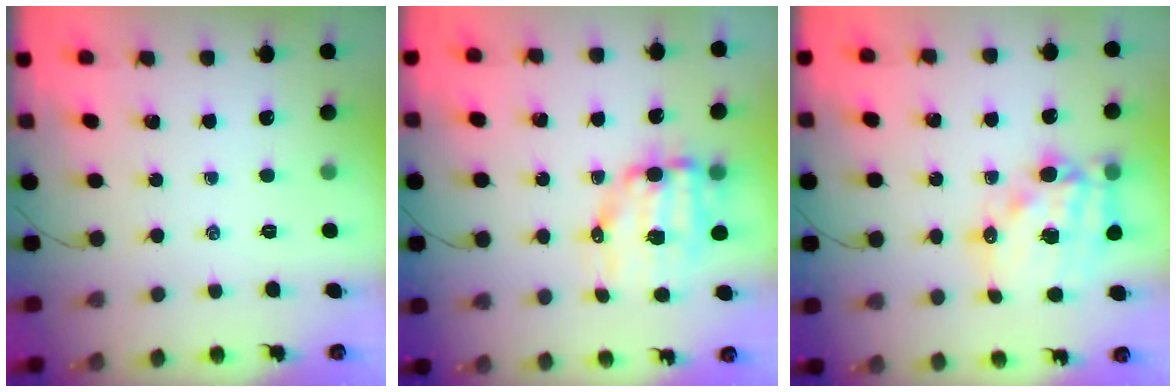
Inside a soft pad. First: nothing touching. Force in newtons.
{"total": 10.6, "press": 10.3, "slide": 2.3}
{"total": 16.8, "press": 16.4, "slide": 3.7}